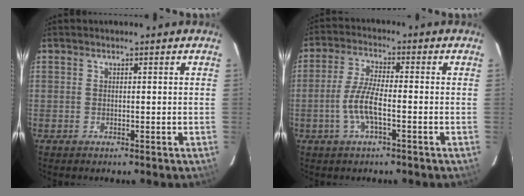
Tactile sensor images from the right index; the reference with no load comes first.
{"total": 6.4, "force": [-2.1, 1.3, 5.9], "torque": [-0.125, 0.004, -0.041]}